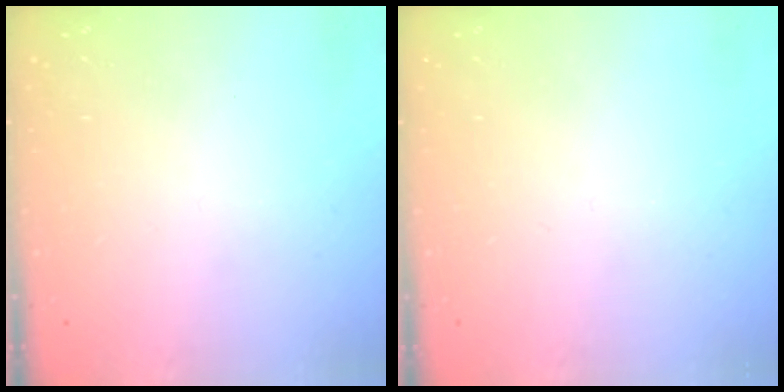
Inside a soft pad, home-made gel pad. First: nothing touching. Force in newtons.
{"total": 0.0}